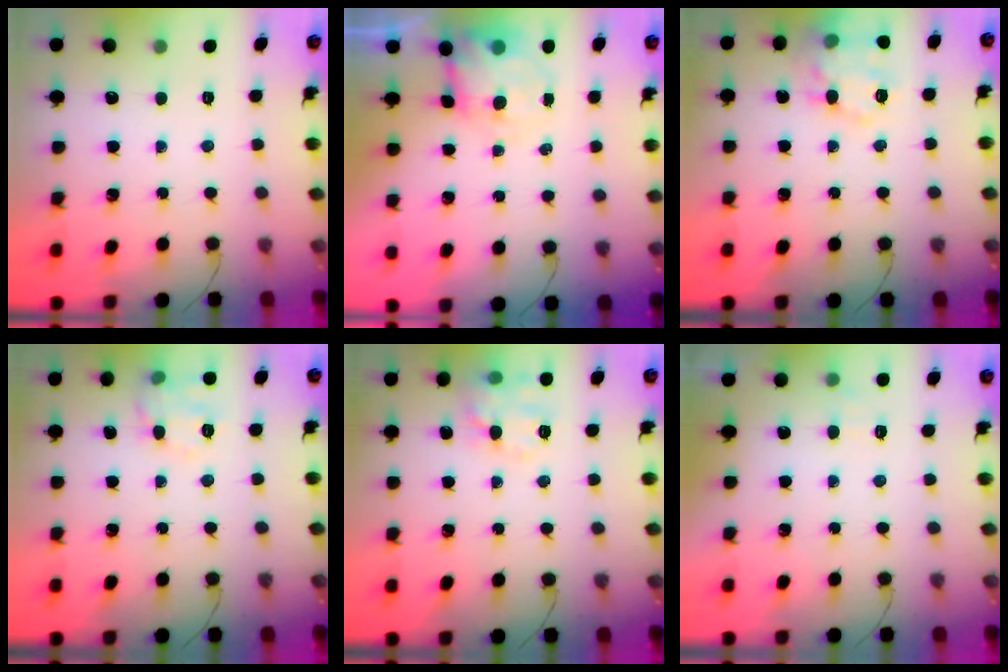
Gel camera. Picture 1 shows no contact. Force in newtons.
{"total": 7.1, "press": 7.0, "slide": 1.5}
{"total": 16.6, "press": 16.6, "slide": 1.4}
{"total": 10.0, "press": 9.9, "slide": 1.2}
{"total": 11.9, "press": 11.9, "slide": 0.4}
{"total": 6.3, "press": 6.2, "slide": 1.1}